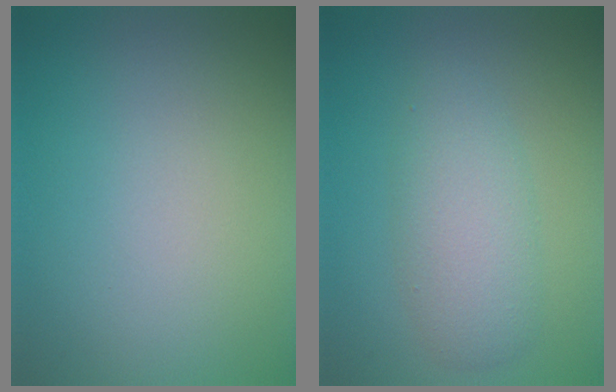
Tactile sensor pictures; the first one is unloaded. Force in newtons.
{"total": 3.9, "press": 3.9, "slide": 0.1}